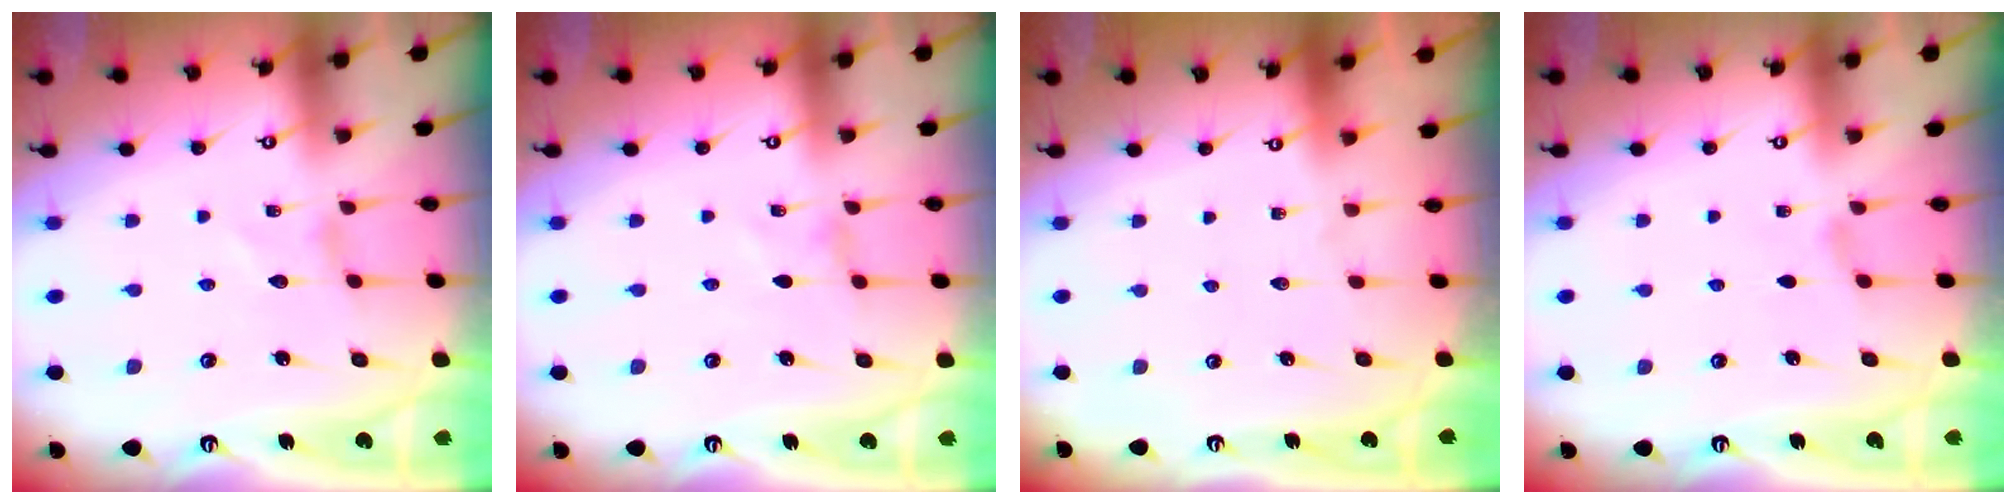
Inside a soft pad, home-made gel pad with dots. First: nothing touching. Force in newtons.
{"total": 0.0}
{"total": 0.0}
{"total": 1.8, "press": 1.8, "slide": 0.4}